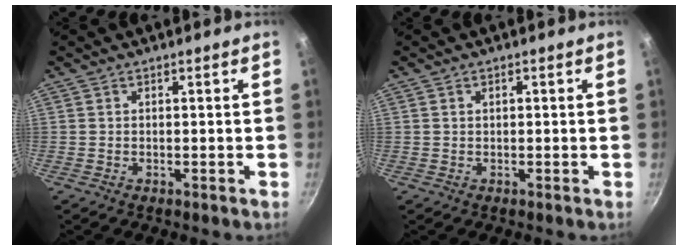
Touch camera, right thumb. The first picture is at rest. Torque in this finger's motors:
{"motor_torque": [-0.36, -0.26, -0.46, 0.29, -0.01]}